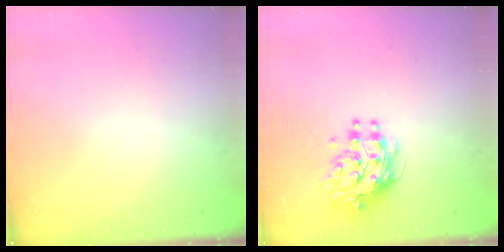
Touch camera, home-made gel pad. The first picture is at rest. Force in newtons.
{"total": 9.0, "press": 9.0, "slide": 0.9}